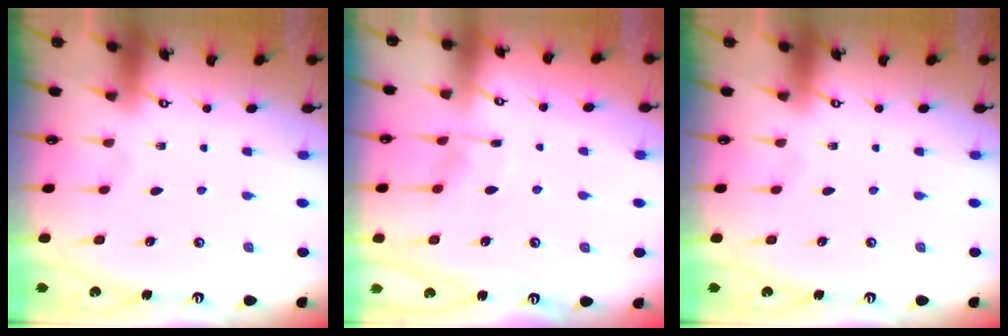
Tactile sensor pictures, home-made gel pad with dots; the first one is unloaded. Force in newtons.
{"total": 4.7, "press": 4.6, "slide": 0.6}
{"total": 0.0}